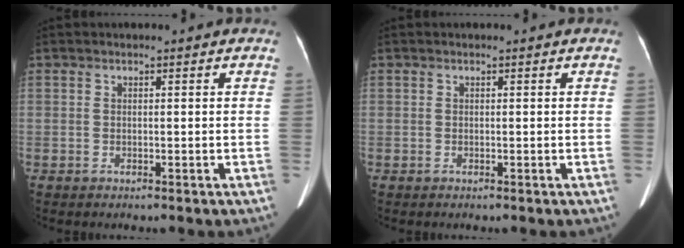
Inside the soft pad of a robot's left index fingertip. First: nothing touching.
{"total": 0.0}